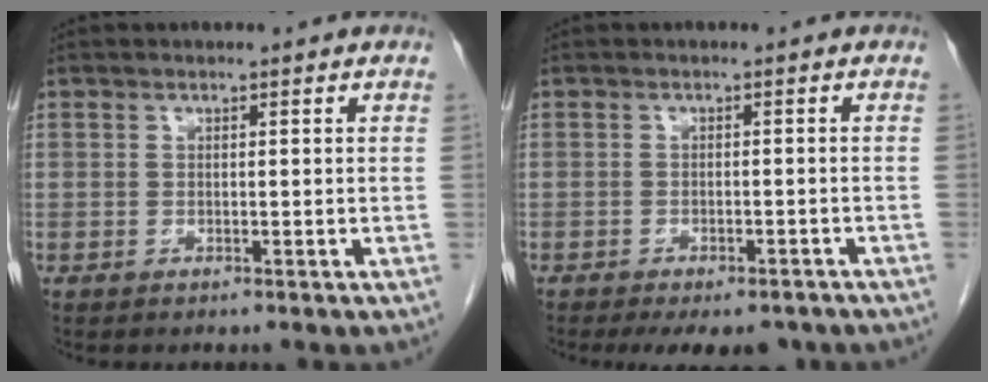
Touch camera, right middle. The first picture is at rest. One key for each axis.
{"total": 8.8, "fx": -7.1, "fy": 3.5, "fz": 4.0, "tx": -0.048, "ty": -0.006, "tz": -0.086}